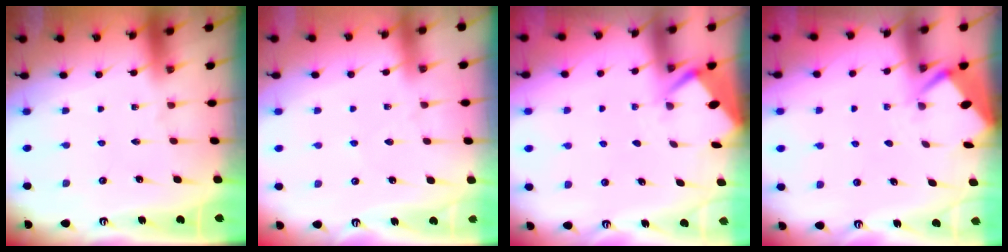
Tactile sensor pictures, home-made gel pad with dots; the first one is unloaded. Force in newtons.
{"total": 2.5, "press": 2.4, "slide": 0.5}
{"total": 2.6, "press": 2.6, "slide": 0.4}
{"total": 2.8, "press": 2.8, "slide": 0.2}